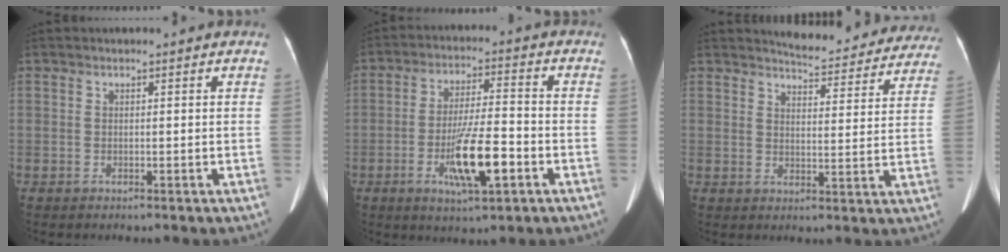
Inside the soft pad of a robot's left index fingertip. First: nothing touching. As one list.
[{"total": 10.3, "force": [-4.1, 1.7, 9.3], "torque": [-0.175, -0.009, -0.069]}, {"total": 15.5, "force": [14.8, 3.2, 3.5], "torque": [-0.022, -0.035, 0.159]}]